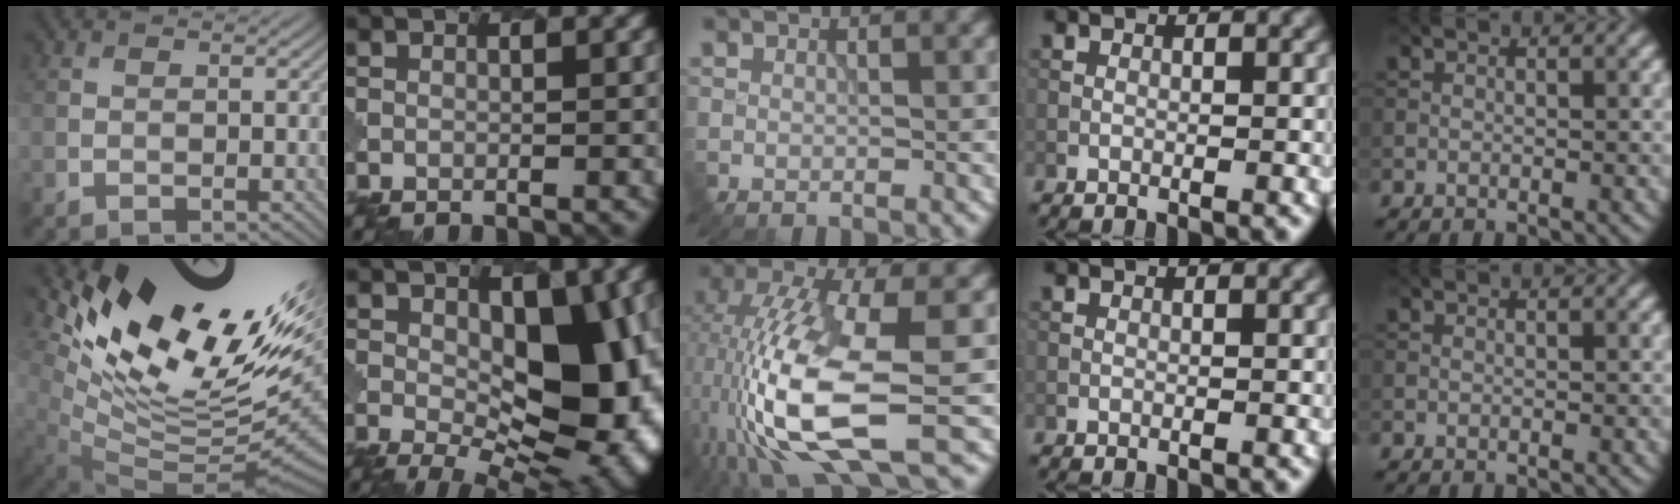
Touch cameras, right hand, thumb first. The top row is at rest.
{"thumb": {"total": 16.5, "force": [6.6, 6.3, 13.8], "torque": [-0.205, 0.001, 0.140]}, "index": {"total": 12.2, "force": [-0.2, 6.6, 10.2], "torque": [-0.143, -0.010, 0.004]}, "middle": {"total": 12.1, "force": [-3.2, 4.0, 11.0], "torque": [-0.242, -0.011, -0.059]}}